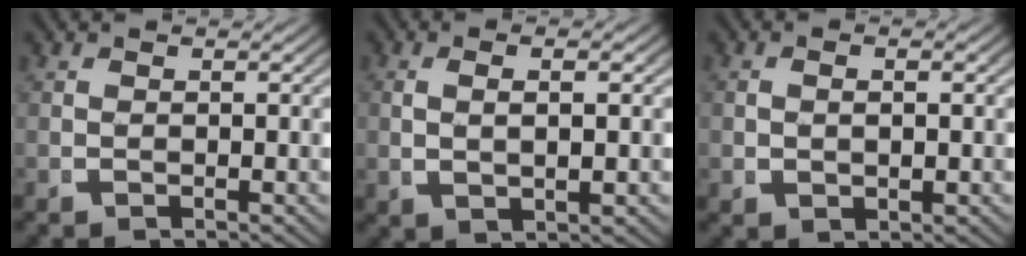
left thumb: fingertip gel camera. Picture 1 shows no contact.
{"total": 2.6, "force": [0.6, 0.7, 2.4], "torque": [-0.048, 0.002, 0.021]}
{"total": 1.3, "force": [0.3, 0.6, 1.1], "torque": [-0.025, 0.001, 0.014]}